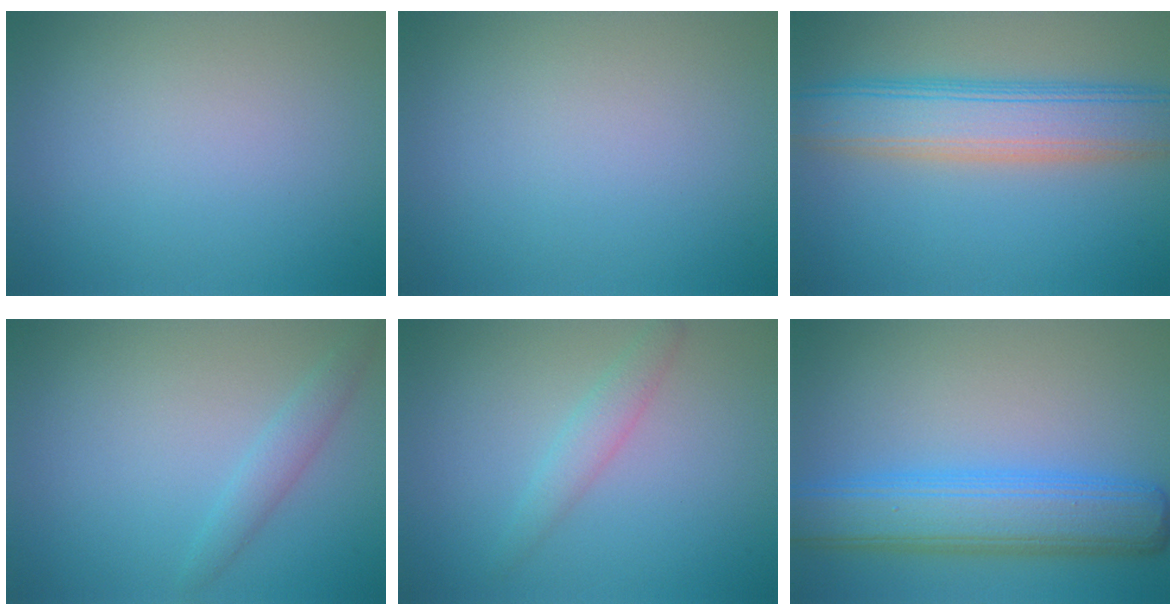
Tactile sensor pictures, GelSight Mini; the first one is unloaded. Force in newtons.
{"total": 0.0}
{"total": 7.9, "press": 7.9, "slide": 0.2}
{"total": 1.7, "press": 1.7, "slide": 0.0}
{"total": 1.9, "press": 1.9, "slide": 0.2}
{"total": 7.5, "press": 7.5, "slide": 0.1}